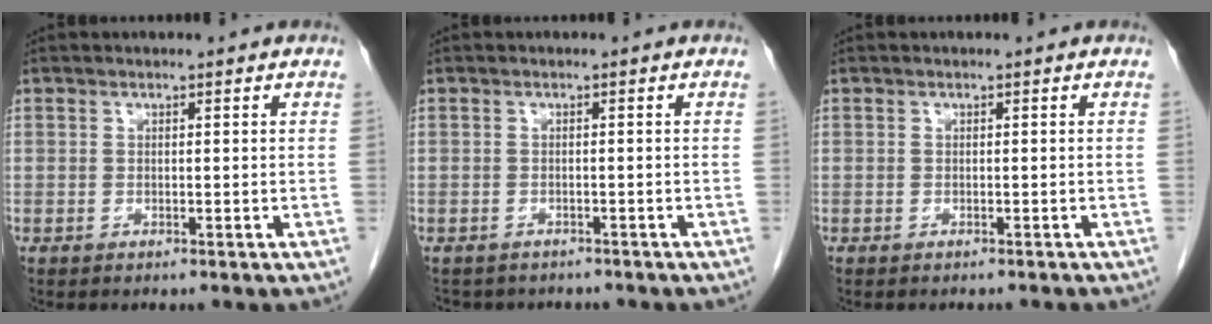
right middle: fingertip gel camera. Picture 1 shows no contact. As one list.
[{"total": 5.1, "force": [-4.5, 2.3, 0.9], "torque": [-0.013, 0.003, -0.055]}, {"total": 2.6, "force": [-2.4, 0.4, 0.9], "torque": [-0.015, -0.003, -0.029]}]